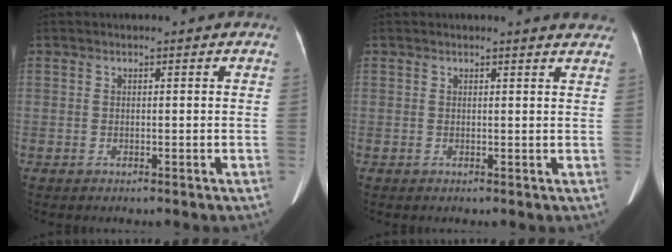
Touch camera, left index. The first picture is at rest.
{"total": 3.6, "force": [3.4, 0.2, 1.0], "torque": [-0.014, -0.011, 0.020]}